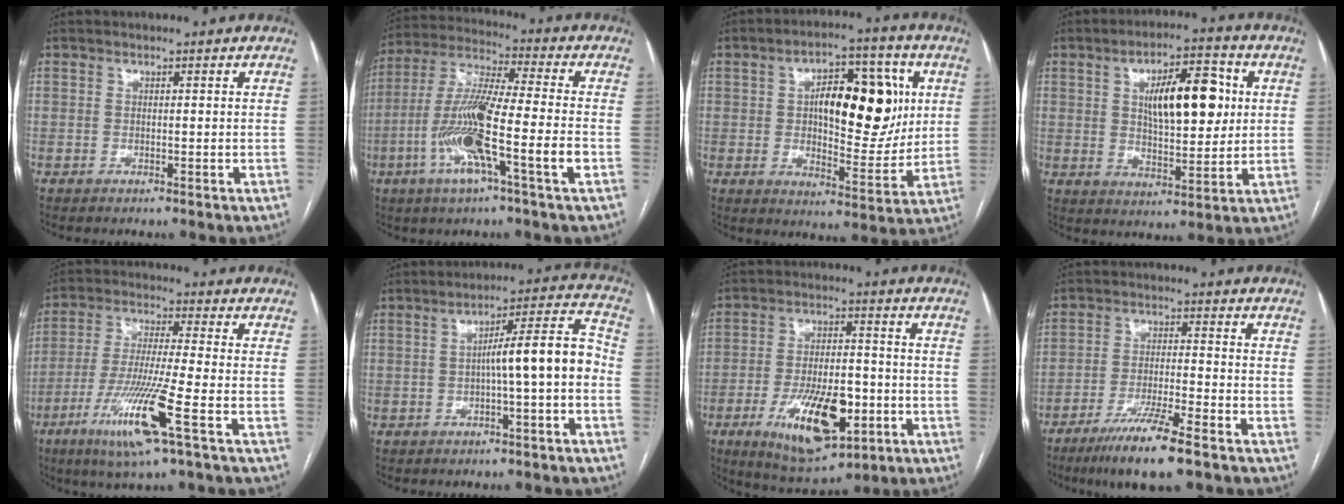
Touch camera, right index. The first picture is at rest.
{"total": 15.1, "force": [-4.8, 0.4, 14.3], "torque": [-0.284, -0.005, -0.095]}
{"total": 16.1, "force": [3.2, 6.9, 14.2], "torque": [-0.204, 0.025, 0.055]}
{"total": 12.6, "force": [2.9, 4.6, 11.4], "torque": [-0.179, 0.017, 0.050]}
{"total": 12.6, "force": [-5.6, -0.5, 11.3], "torque": [-0.231, -0.025, -0.106]}
{"total": 9.1, "force": [-1.6, 0.5, 8.9], "torque": [-0.127, 0.033, -0.026]}
{"total": 14.7, "force": [-5.2, 5.7, 12.5], "torque": [-0.221, -0.005, -0.075]}
{"total": 9.5, "force": [-6.6, 0.1, 6.9], "torque": [-0.127, -0.026, -0.118]}